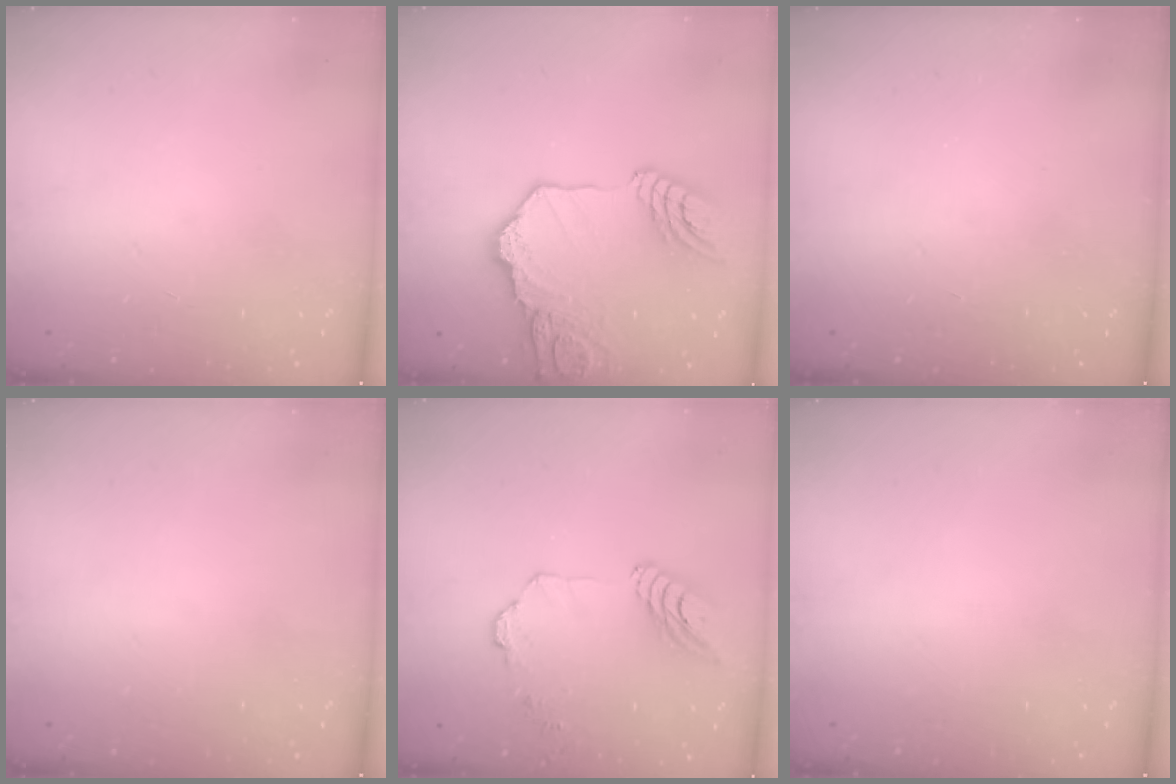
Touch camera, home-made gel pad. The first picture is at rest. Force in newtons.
{"total": 20.0, "press": 19.8, "slide": 2.6}
{"total": 0.0}
{"total": 0.0}
{"total": 10.8, "press": 10.7, "slide": 1.1}
{"total": 0.0}